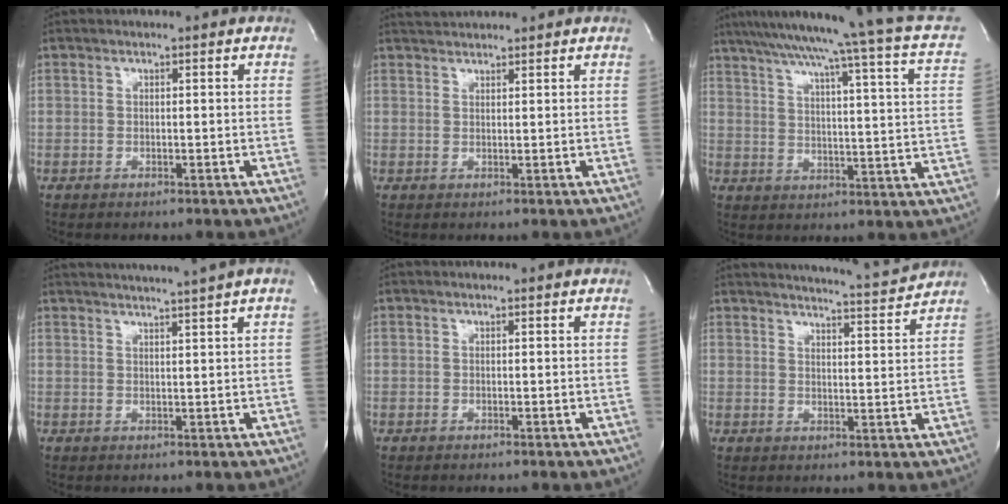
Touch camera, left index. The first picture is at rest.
{"total": 3.0, "force": [3.0, 0.0, 0.4], "torque": [-0.011, 0.024, 0.058]}
{"total": 25.1, "force": [20.0, -1.4, 15.0], "torque": [-0.241, -0.031, 0.254]}
{"total": 7.4, "force": [6.3, -1.8, 3.4], "torque": [-0.047, 0.005, 0.079]}
{"total": 0.0}
{"total": 9.1, "force": [8.9, -1.4, 1.3], "torque": [-0.032, -0.025, 0.118]}